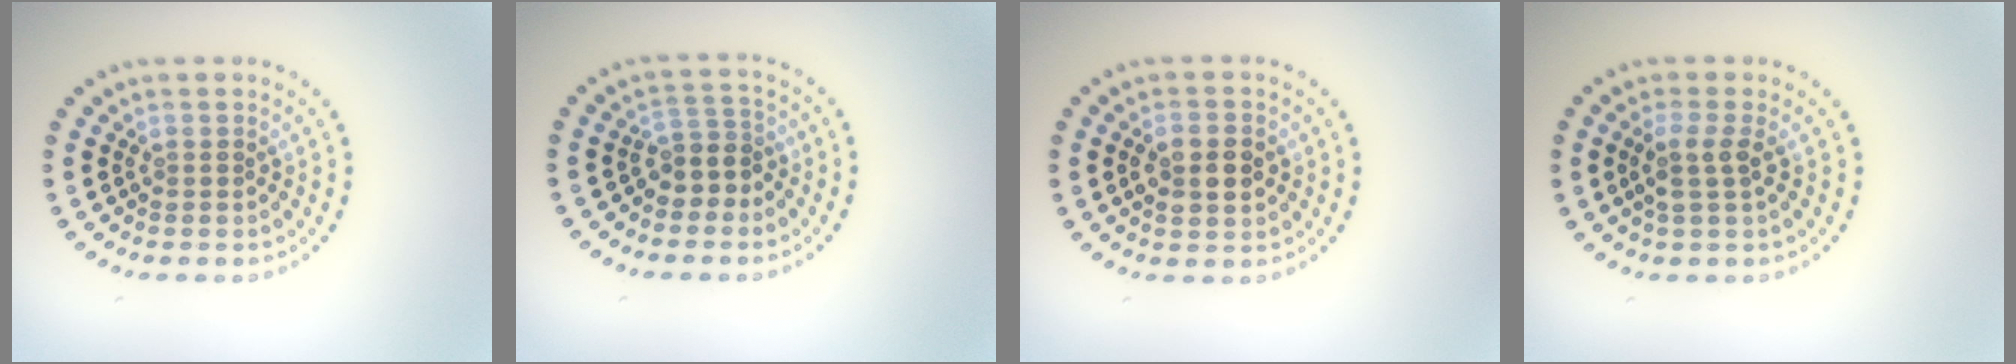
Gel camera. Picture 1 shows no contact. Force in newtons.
{"total": 2.6, "press": 2.1, "slide": 1.6}
{"total": 2.9, "press": 2.9, "slide": 0.1}
{"total": 2.0, "press": 1.7, "slide": 1.1}